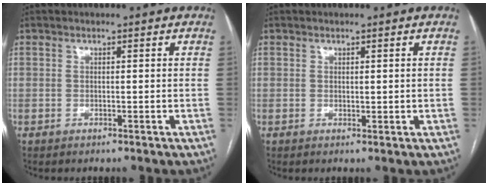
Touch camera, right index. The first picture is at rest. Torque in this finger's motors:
{"motor_torque": [-0.21, 0.37, -0.02, 0.01]}